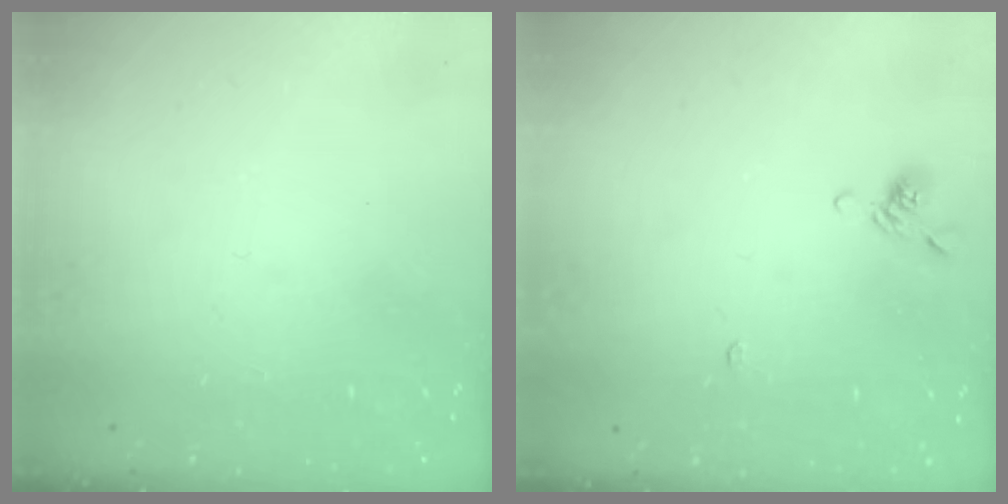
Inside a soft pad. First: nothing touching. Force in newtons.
{"total": 4.4, "press": 4.4, "slide": 0.3}